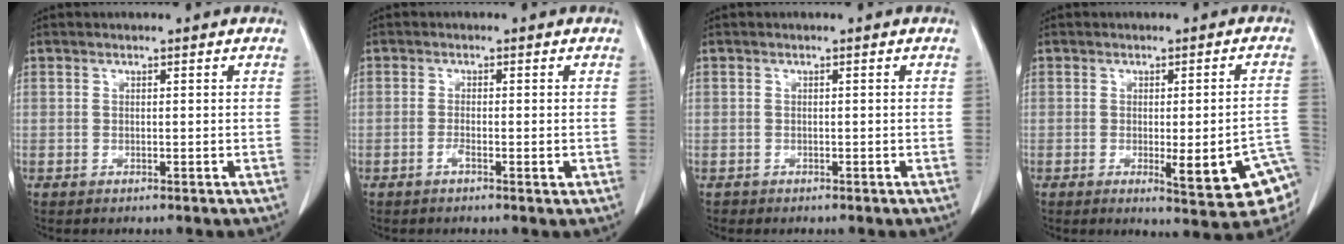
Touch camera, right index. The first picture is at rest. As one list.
[{"total": 2.3, "force": [-0.9, 0.4, 2.0], "torque": [-0.032, -0.001, -0.015]}, {"total": 0.6, "force": [-0.3, 0.5, -0.2], "torque": [0.004, 0.005, -0.008]}, {"total": 11.8, "force": [-4.1, 2.0, 10.9], "torque": [-0.073, 0.010, -0.043]}]